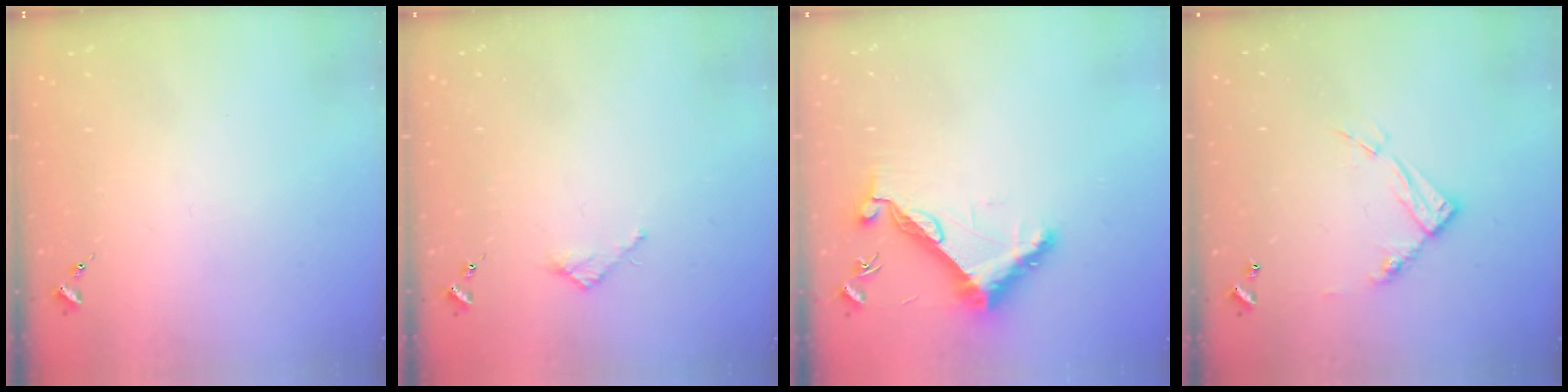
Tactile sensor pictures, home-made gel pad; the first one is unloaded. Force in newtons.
{"total": 2.7, "press": 2.7, "slide": 0.2}
{"total": 11.1, "press": 11.0, "slide": 0.7}
{"total": 11.8, "press": 11.7, "slide": 1.1}